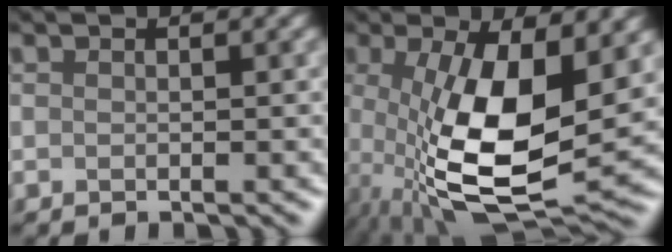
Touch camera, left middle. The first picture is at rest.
{"total": 10.2, "force": [-0.8, 3.6, 9.5], "torque": [-0.200, -0.015, -0.002]}